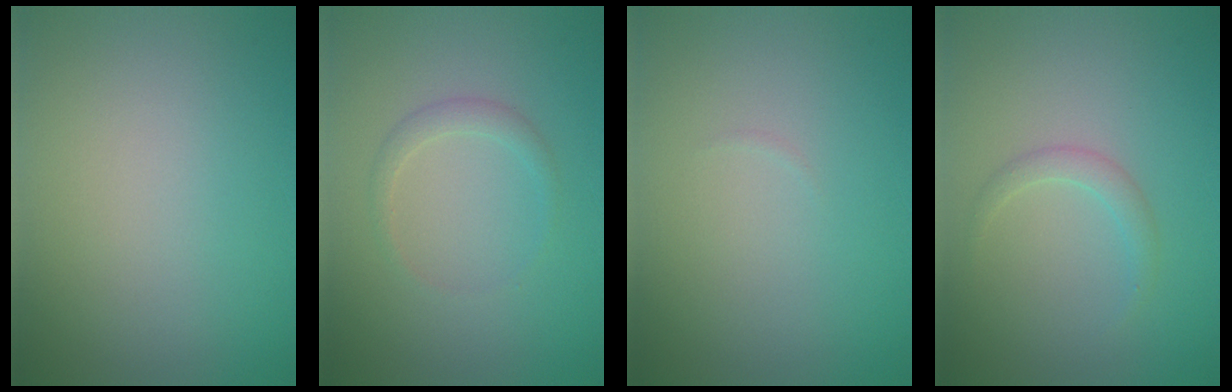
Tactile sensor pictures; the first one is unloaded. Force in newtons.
{"total": 1.4, "press": 1.4, "slide": 0.1}
{"total": 0.0}
{"total": 1.3, "press": 1.2, "slide": 0.2}